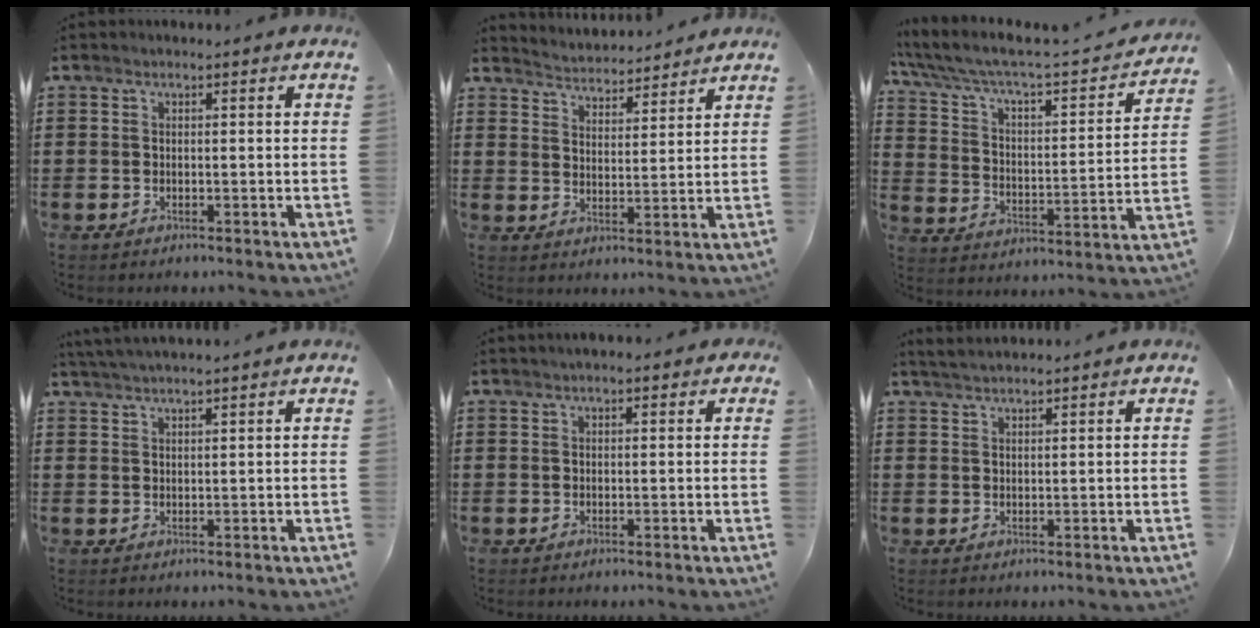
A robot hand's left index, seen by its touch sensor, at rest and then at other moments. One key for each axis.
{"total": 3.6, "fx": 3.6, "fy": 0.1, "fz": -0.4, "tx": -0.010, "ty": -0.024, "tz": 0.062}
{"total": 4.4, "fx": 3.5, "fy": 0.9, "fz": 2.6, "tx": -0.071, "ty": -0.037, "tz": 0.049}
{"total": 2.2, "fx": 2.1, "fy": -0.6, "fz": 0.5, "tx": -0.013, "ty": 0.000, "tz": 0.041}
{"total": 1.2, "fx": 0.6, "fy": 0.5, "fz": 0.9, "tx": -0.017, "ty": 0.006, "tz": 0.010}
{"total": 1.8, "fx": 1.8, "fy": 0.0, "fz": 0.6, "tx": -0.014, "ty": 0.002, "tz": 0.035}